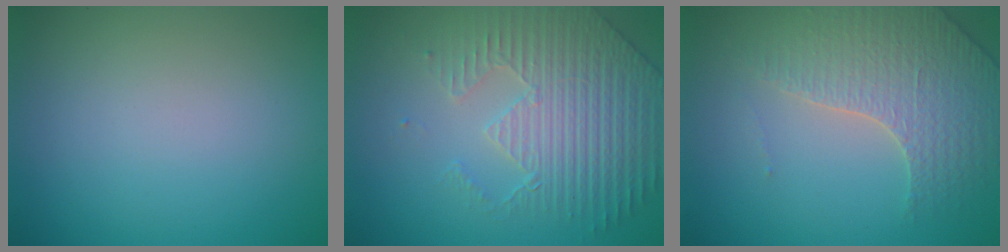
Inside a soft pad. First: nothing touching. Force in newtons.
{"total": 4.3, "press": 4.1, "slide": 1.1}
{"total": 3.8, "press": 3.6, "slide": 1.0}